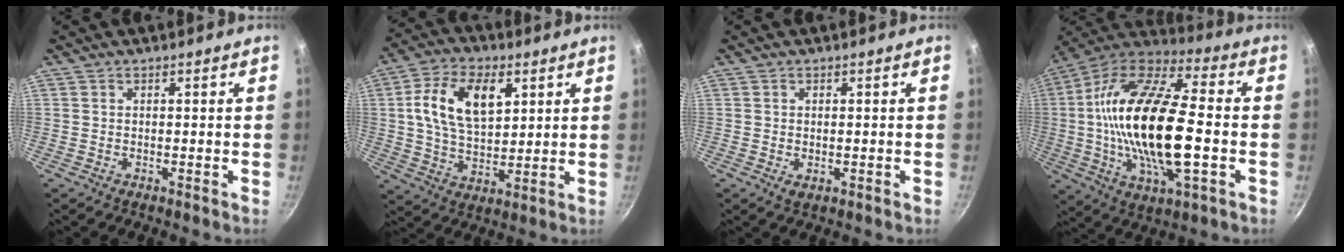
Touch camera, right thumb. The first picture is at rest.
{"total": 14.1, "force": [4.1, 8.5, 10.5], "torque": [-0.170, -0.003, 0.069]}
{"total": 1.5, "force": [-0.1, 1.0, 1.1], "torque": [-0.017, -0.002, 0.000]}
{"total": 26.3, "force": [-1.8, 10.7, 23.9], "torque": [-0.456, 0.022, -0.047]}